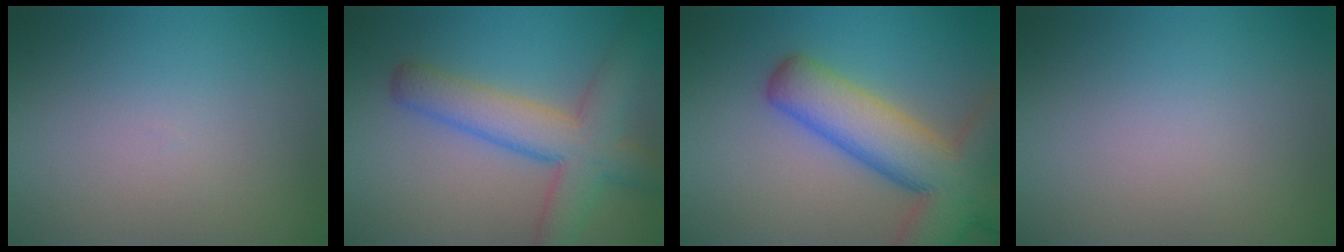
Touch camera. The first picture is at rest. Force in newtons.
{"total": 7.0, "press": 7.0, "slide": 0.3}
{"total": 11.0, "press": 11.0, "slide": 0.6}
{"total": 0.0}